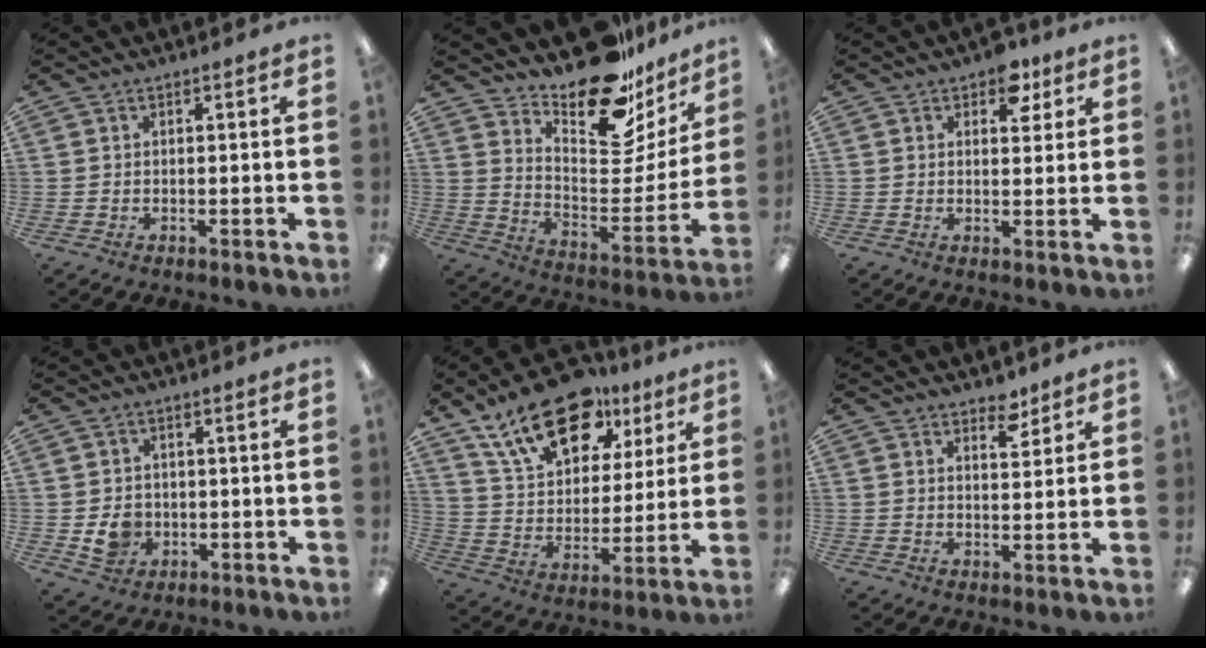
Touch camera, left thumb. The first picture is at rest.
{"total": 21.4, "force": [17.8, 7.5, 9.2], "torque": [-0.117, -0.138, 0.299]}
{"total": 5.9, "force": [3.8, 3.4, 3.1], "torque": [-0.021, -0.014, 0.061]}
{"total": 5.3, "force": [-0.9, 4.7, 2.1], "torque": [-0.022, 0.001, -0.016]}
{"total": 20.6, "force": [13.4, 10.8, 11.3], "torque": [-0.187, -0.063, 0.235]}
{"total": 4.6, "force": [3.8, 2.0, 1.6], "torque": [0.001, -0.030, 0.063]}